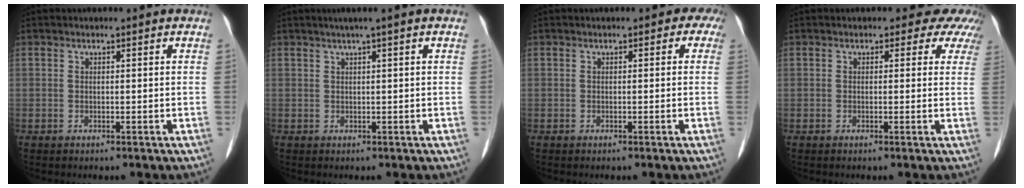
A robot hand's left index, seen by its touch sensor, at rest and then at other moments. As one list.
[{"total": 1.7, "force": [1.0, -0.4, 1.4], "torque": [-0.028, 0.007, 0.021]}, {"total": 1.9, "force": [0.0, 1.5, 1.1], "torque": [0.005, 0.011, -0.014]}, {"total": 4.9, "force": [3.9, 2.8, 0.9], "torque": [0.014, 0.001, 0.014]}]